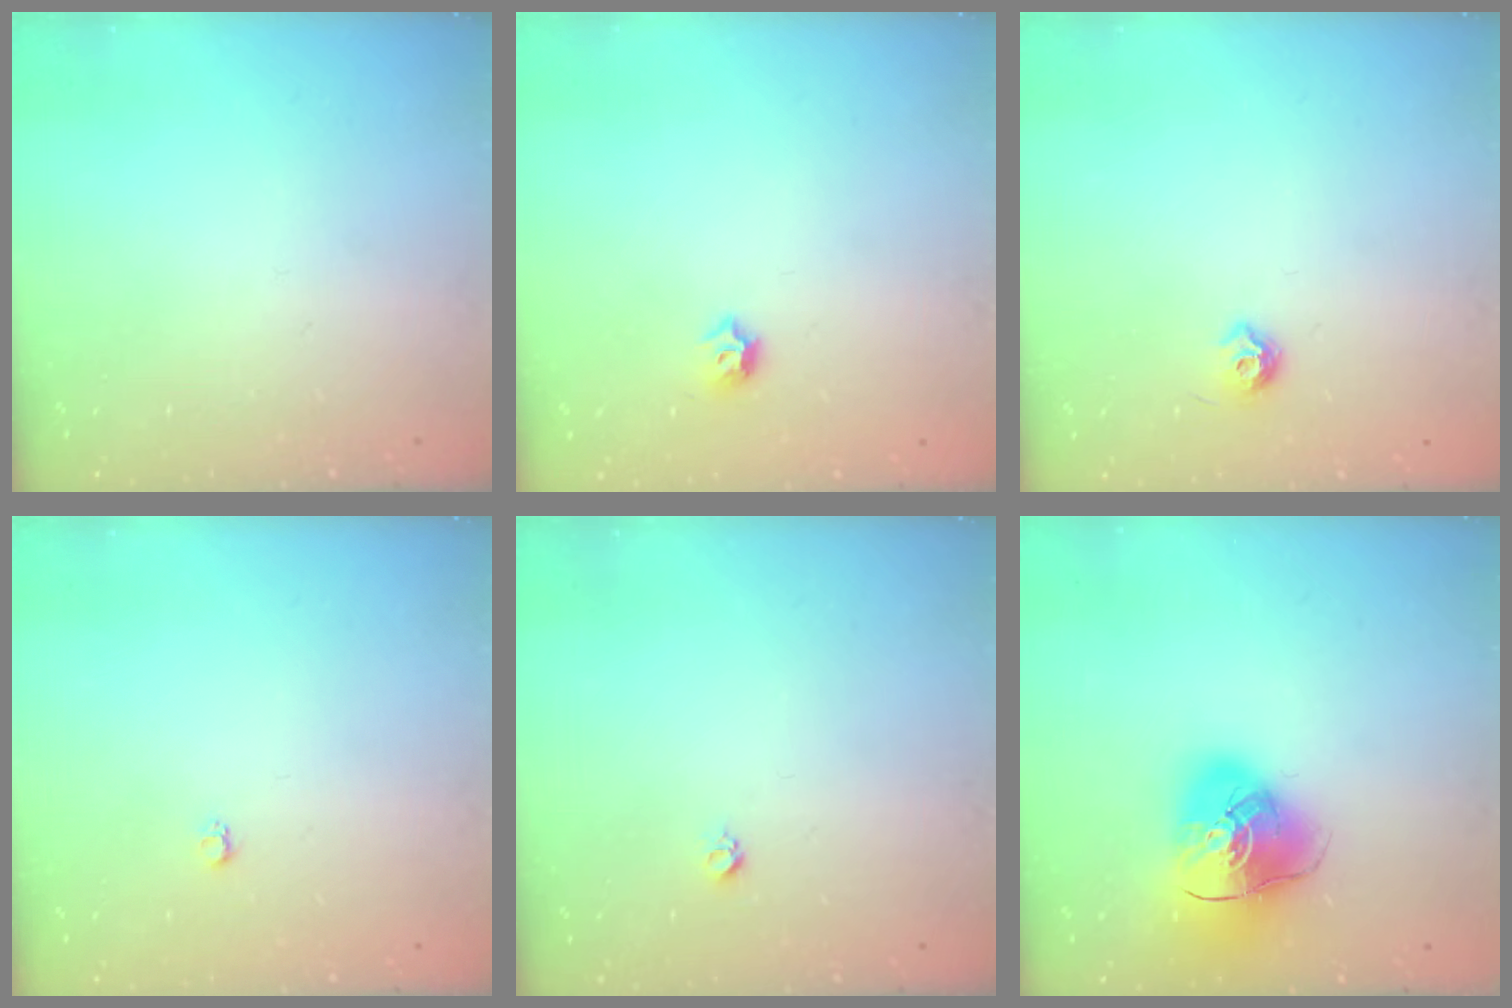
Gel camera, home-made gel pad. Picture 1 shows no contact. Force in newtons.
{"total": 3.8, "press": 3.8, "slide": 0.8}
{"total": 6.1, "press": 6.0, "slide": 0.9}
{"total": 2.6, "press": 2.6, "slide": 0.4}
{"total": 3.0, "press": 2.9, "slide": 0.4}
{"total": 12.3, "press": 12.2, "slide": 1.9}